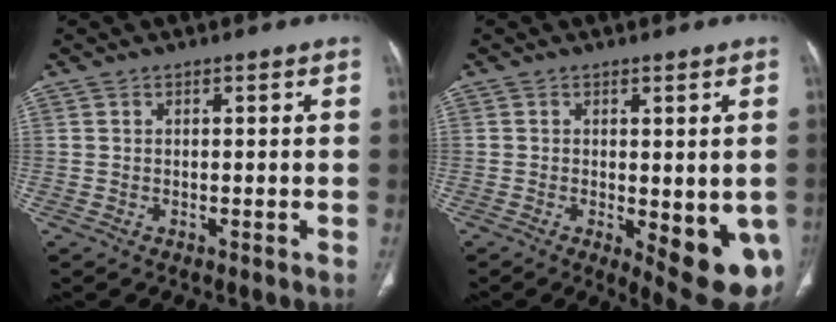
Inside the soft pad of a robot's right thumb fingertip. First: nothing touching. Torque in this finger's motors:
{"motor_torque": [-0.06, 0.44, 0.30, -0.14, 0.20]}